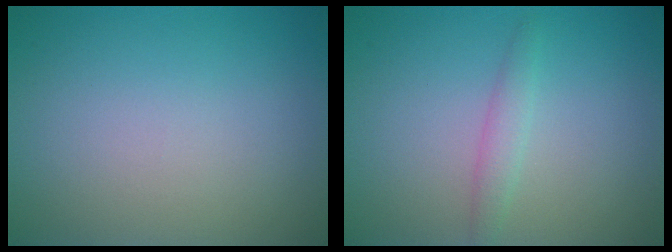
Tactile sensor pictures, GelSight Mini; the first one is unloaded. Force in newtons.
{"total": 1.5, "press": 1.5, "slide": 0.0}